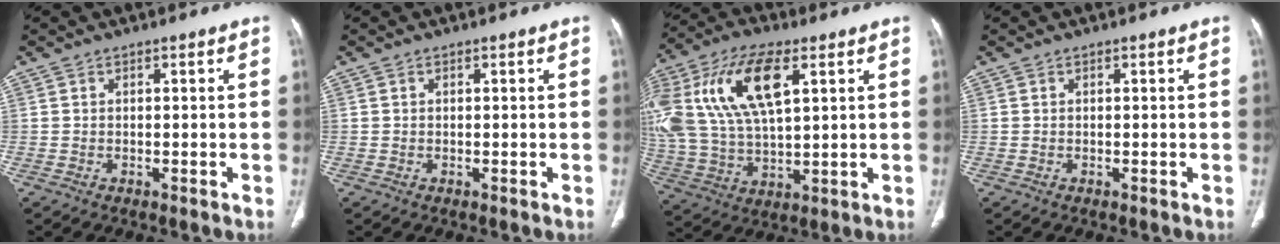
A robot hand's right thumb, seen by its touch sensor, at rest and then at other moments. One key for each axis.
{"total": 0.0}
{"total": 22.2, "fx": 7.3, "fy": 10.9, "fz": 17.9, "tx": -0.384, "ty": 0.002, "tz": 0.137}
{"total": 0.0}